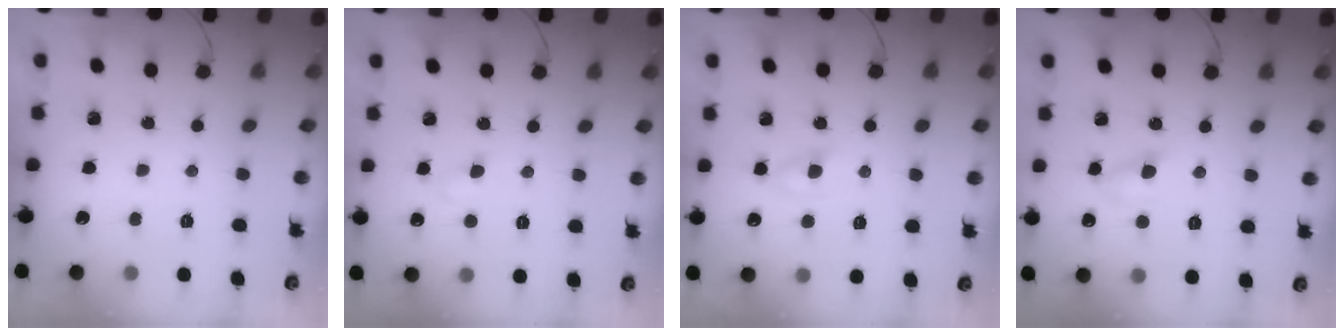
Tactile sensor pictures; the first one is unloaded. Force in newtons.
{"total": 2.3, "press": 2.1, "slide": 1.0}
{"total": 2.5, "press": 2.4, "slide": 0.9}
{"total": 4.4, "press": 4.2, "slide": 1.4}